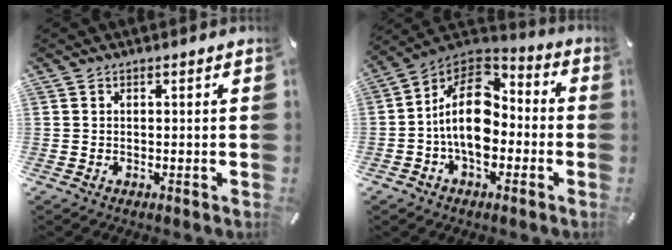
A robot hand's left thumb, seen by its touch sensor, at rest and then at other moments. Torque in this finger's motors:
{"motor_torque": [0.29, 1.43, 1.22, -0.72, 0.35]}